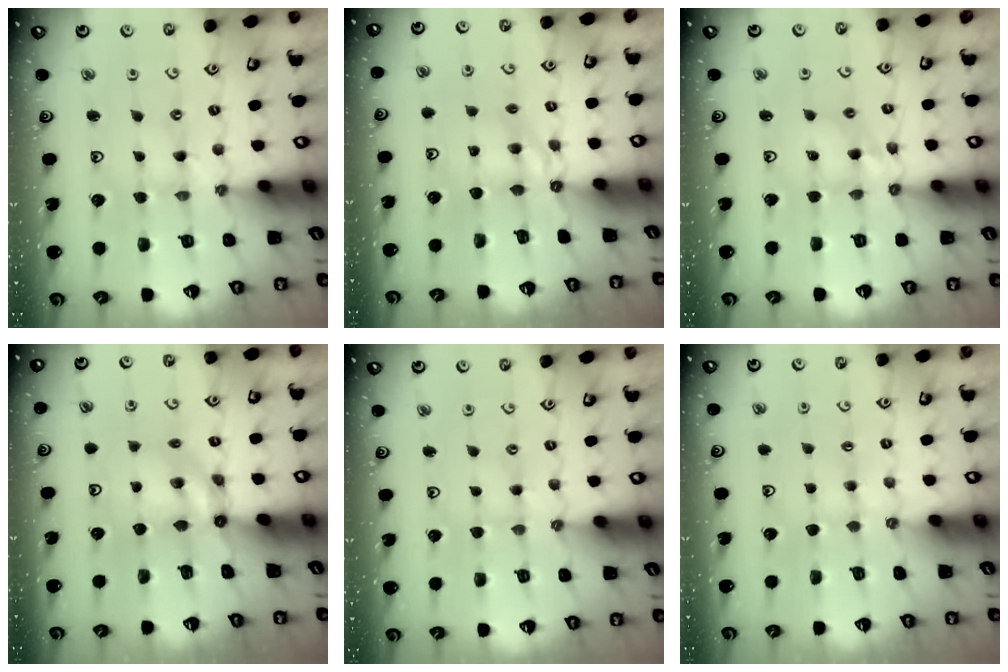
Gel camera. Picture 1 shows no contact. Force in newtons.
{"total": 5.1, "press": 5.0, "slide": 0.6}
{"total": 7.4, "press": 7.4, "slide": 0.6}
{"total": 5.4, "press": 5.4, "slide": 0.6}
{"total": 2.1, "press": 2.1, "slide": 0.2}
{"total": 3.3, "press": 3.3, "slide": 0.5}